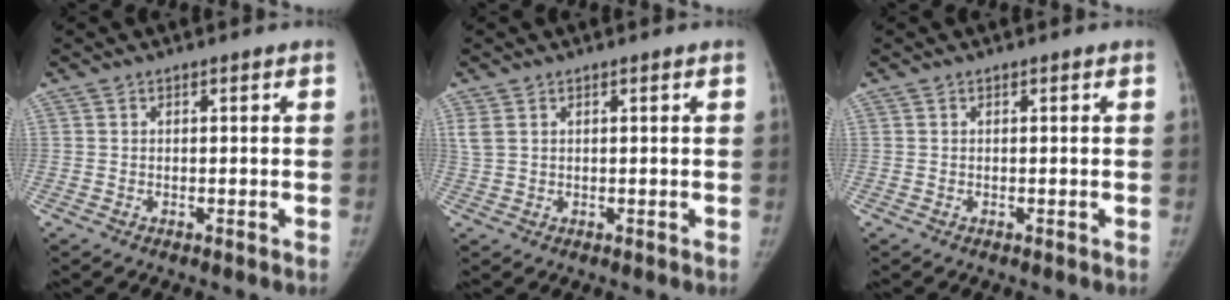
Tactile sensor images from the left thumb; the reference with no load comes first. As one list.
[{"total": 2.2, "force": [1.1, 1.2, 1.4], "torque": [-0.038, 0.010, 0.034]}, {"total": 0.0}]